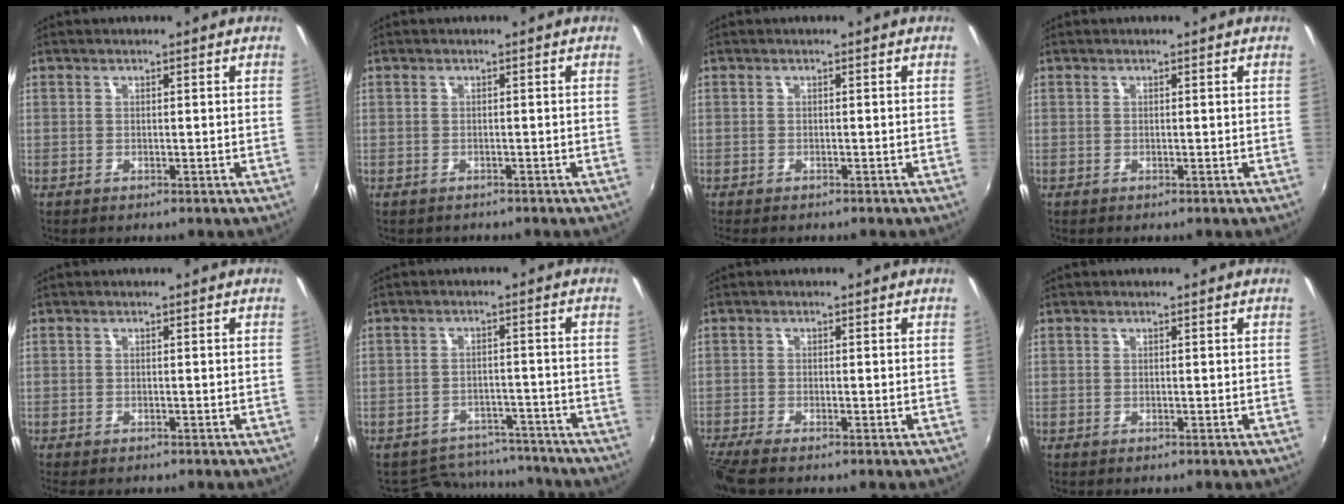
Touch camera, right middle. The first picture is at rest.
{"total": 0.7, "force": [-0.6, 0.4, 0.0], "torque": [-0.005, 0.002, -0.007]}
{"total": 1.5, "force": [-1.3, 0.2, 0.7], "torque": [-0.016, -0.010, -0.019]}
{"total": 0.0}
{"total": 1.9, "force": [-1.6, 0.3, 0.9], "torque": [-0.020, -0.013, -0.023]}
{"total": 11.9, "force": [-10.6, 4.9, 2.3], "torque": [-0.059, 0.026, -0.129]}
{"total": 3.5, "force": [-2.9, -0.1, 2.0], "torque": [-0.053, -0.018, -0.061]}
{"total": 0.0}